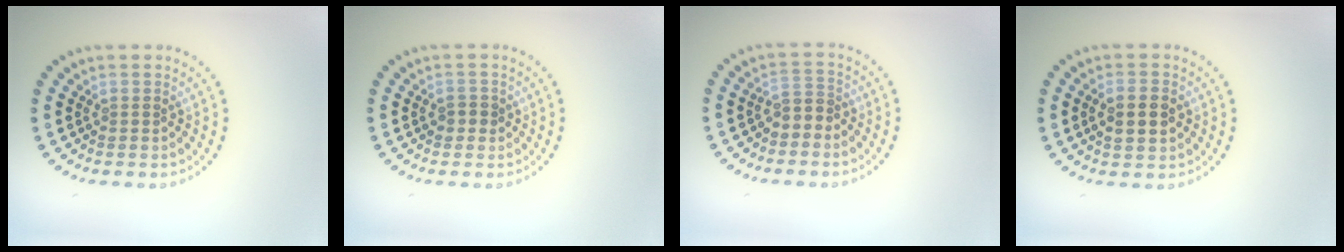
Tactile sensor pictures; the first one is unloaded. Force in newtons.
{"total": 1.3, "press": 1.2, "slide": 0.4}
{"total": 1.6, "press": 1.4, "slide": 0.9}
{"total": 3.0, "press": 3.0, "slide": 0.3}